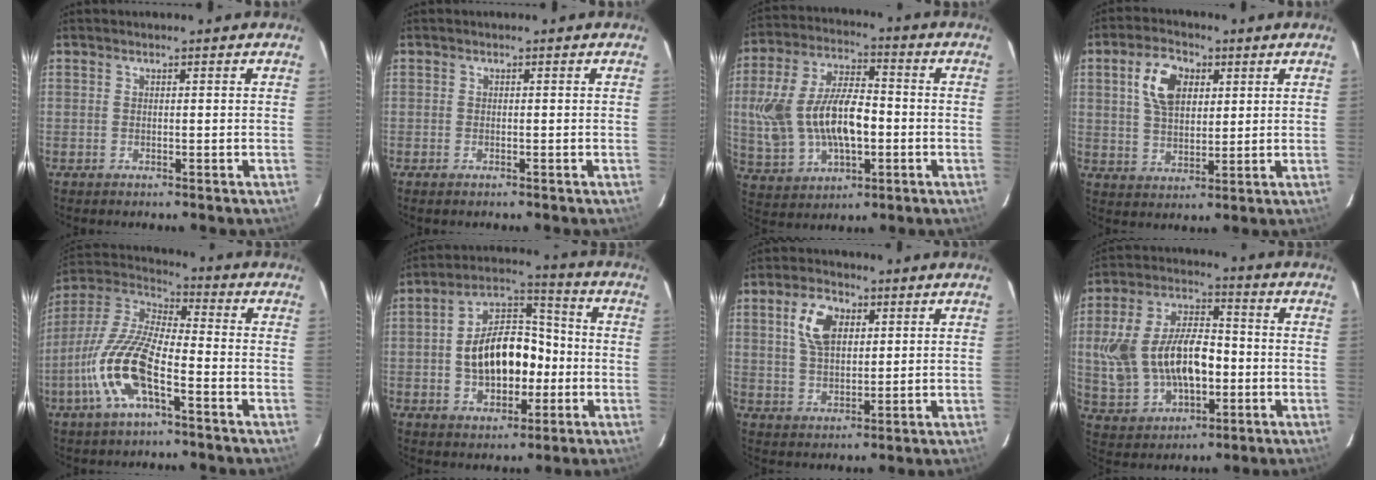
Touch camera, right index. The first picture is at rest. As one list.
[{"total": 0.8, "force": [-0.6, 0.4, 0.4], "torque": [-0.008, -0.004, -0.012]}, {"total": 17.8, "force": [-1.7, 9.7, 14.8], "torque": [-0.319, 0.008, -0.014]}, {"total": 9.2, "force": [3.2, 5.5, 6.6], "torque": [-0.124, 0.021, 0.062]}, {"total": 14.8, "force": [-6.3, 4.5, 12.6], "torque": [-0.271, -0.008, -0.129]}, {"total": 14.4, "force": [-2.1, 9.3, 10.9], "torque": [-0.206, 0.031, -0.024]}, {"total": 8.6, "force": [3.1, 5.0, 6.2], "torque": [-0.118, 0.018, 0.062]}, {"total": 18.4, "force": [-1.7, 11.0, 14.6], "torque": [-0.317, 0.012, -0.013]}]